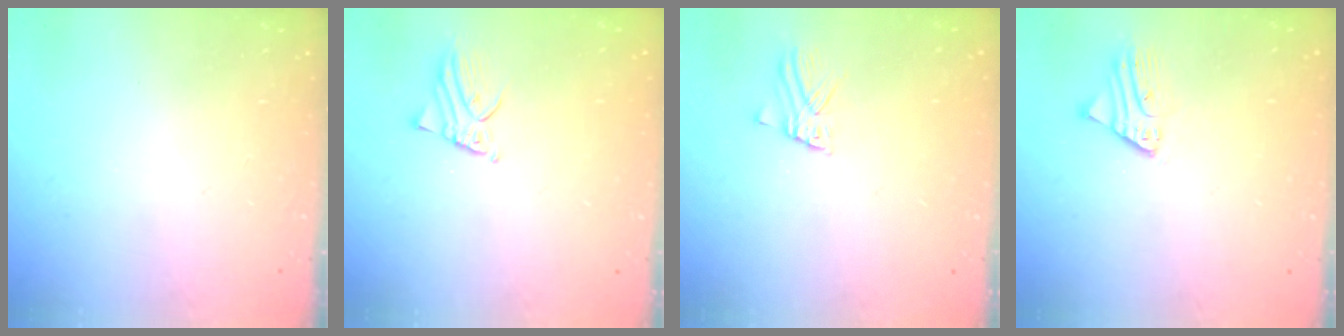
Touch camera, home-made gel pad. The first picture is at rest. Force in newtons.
{"total": 2.3, "press": 2.3, "slide": 0.1}
{"total": 2.4, "press": 2.4, "slide": 0.2}
{"total": 2.3, "press": 2.3, "slide": 0.1}